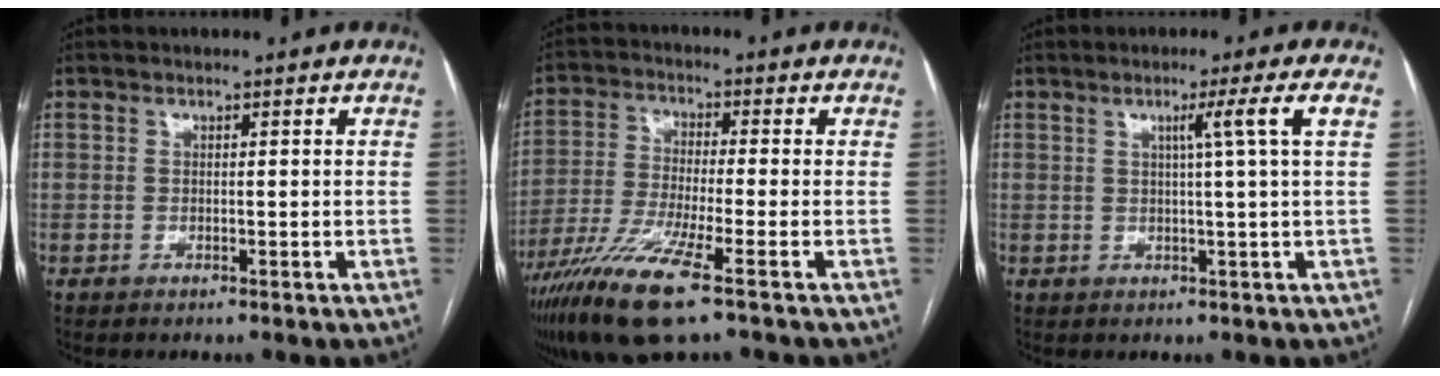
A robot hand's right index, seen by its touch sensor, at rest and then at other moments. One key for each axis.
{"total": 11.9, "fx": -6.9, "fy": 0.4, "fz": 9.6, "tx": -0.197, "ty": -0.028, "tz": -0.131}
{"total": 4.4, "fx": 1.2, "fy": -1.6, "fz": 3.9, "tx": -0.067, "ty": -0.001, "tz": 0.024}